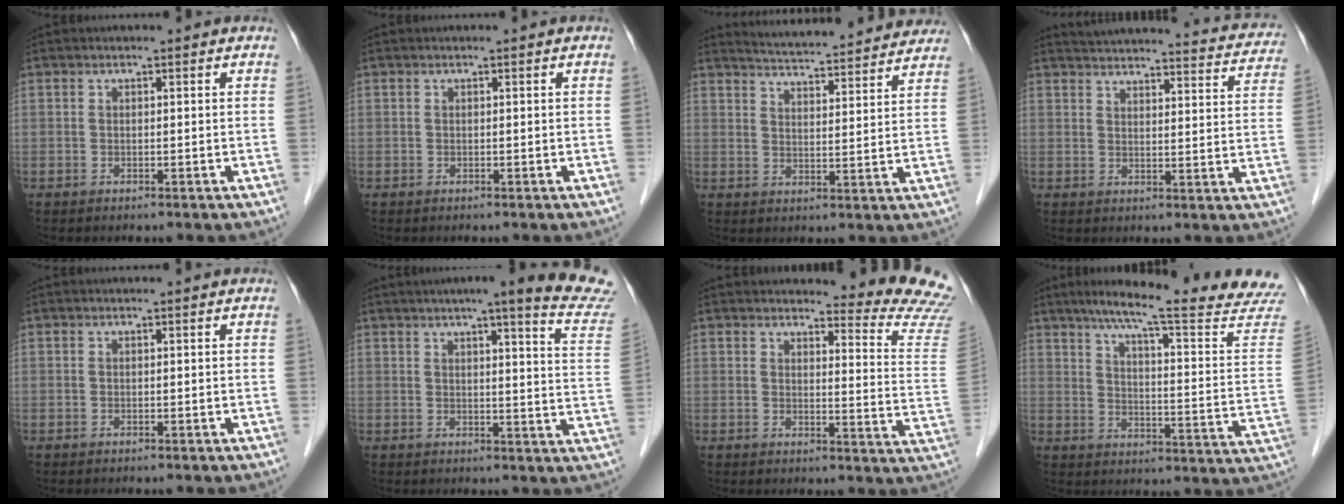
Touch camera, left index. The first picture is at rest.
{"total": 0.0}
{"total": 19.3, "force": [18.3, 2.1, 5.8], "torque": [-0.084, -0.010, 0.231]}
{"total": 22.4, "force": [21.1, 3.8, 6.4], "torque": [-0.089, -0.034, 0.244]}
{"total": 0.0}
{"total": 18.2, "force": [15.7, -0.3, 9.1], "torque": [-0.108, -0.053, 0.170]}
{"total": 13.7, "force": [13.6, -0.3, 1.6], "torque": [0.001, -0.135, 0.123]}
{"total": 22.9, "force": [19.9, -0.4, 11.4], "torque": [-0.157, -0.063, 0.246]}